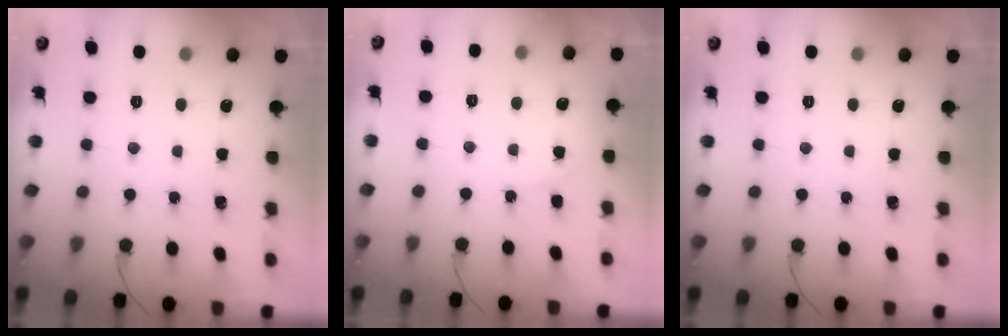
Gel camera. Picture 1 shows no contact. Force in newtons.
{"total": 3.8, "press": 3.8, "slide": 0.4}
{"total": 0.0}